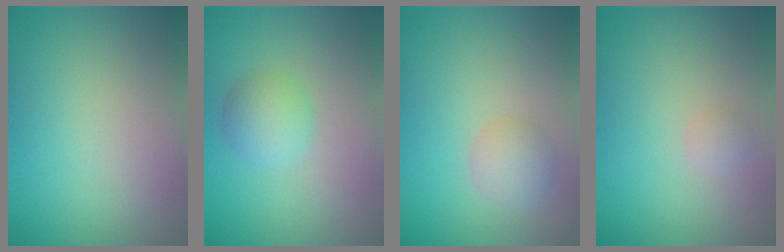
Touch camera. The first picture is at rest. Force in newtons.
{"total": 2.5, "press": 2.5, "slide": 0.1}
{"total": 2.1, "press": 2.1, "slide": 0.1}
{"total": 0.8, "press": 0.8, "slide": 0.0}